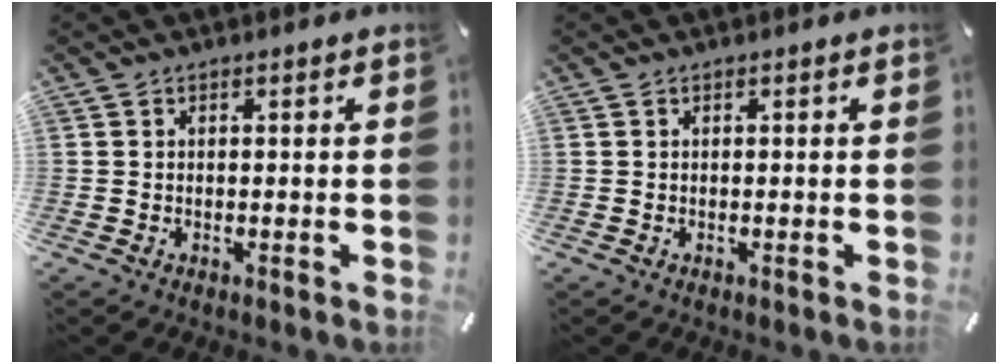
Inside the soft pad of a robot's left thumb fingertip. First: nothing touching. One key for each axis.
{"total": 0.0}